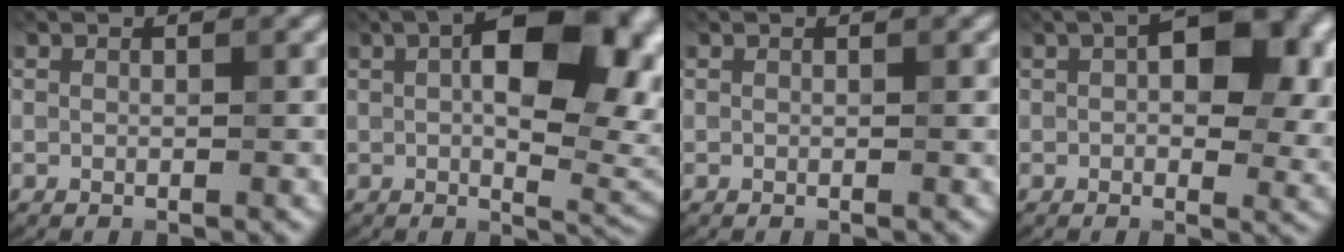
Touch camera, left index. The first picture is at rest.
{"total": 13.5, "force": [3.1, 6.5, 11.4], "torque": [-0.141, 0.014, 0.043]}
{"total": 0.0}
{"total": 10.4, "force": [3.0, 5.7, 8.2], "torque": [-0.110, 0.012, 0.038]}